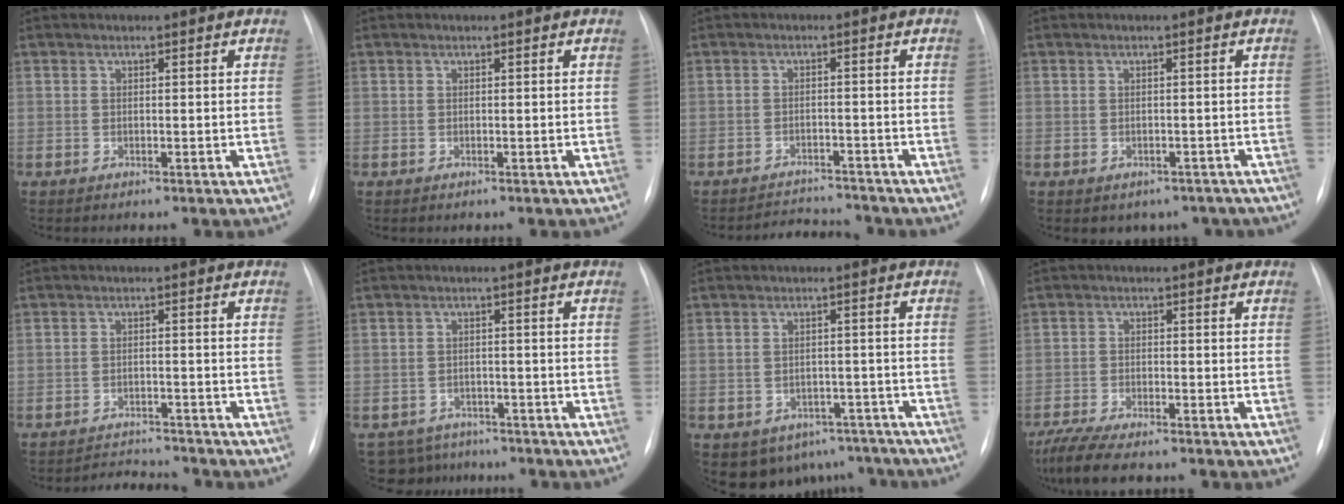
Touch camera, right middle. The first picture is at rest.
{"total": 0.0}
{"total": 4.7, "force": [-4.6, 0.5, -0.2], "torque": [0.001, 0.005, -0.071]}
{"total": 6.0, "force": [-4.7, 3.6, 1.4], "torque": [-0.002, 0.018, -0.048]}
{"total": 4.3, "force": [-4.3, 0.3, -0.2], "torque": [-0.001, 0.000, -0.067]}
{"total": 5.8, "force": [-5.1, 2.7, -0.5], "torque": [0.012, 0.011, -0.069]}
{"total": 9.1, "force": [-6.6, 6.0, 1.7], "torque": [-0.010, 0.016, -0.074]}
{"total": 8.5, "force": [-7.0, 1.5, 4.6], "torque": [-0.084, -0.022, -0.118]}